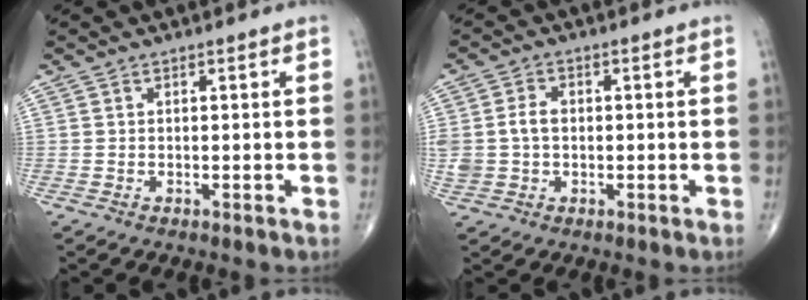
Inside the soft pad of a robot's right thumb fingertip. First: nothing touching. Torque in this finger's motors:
{"motor_torque": [0.72, 0.64, 0.56, -0.12, 0.03]}